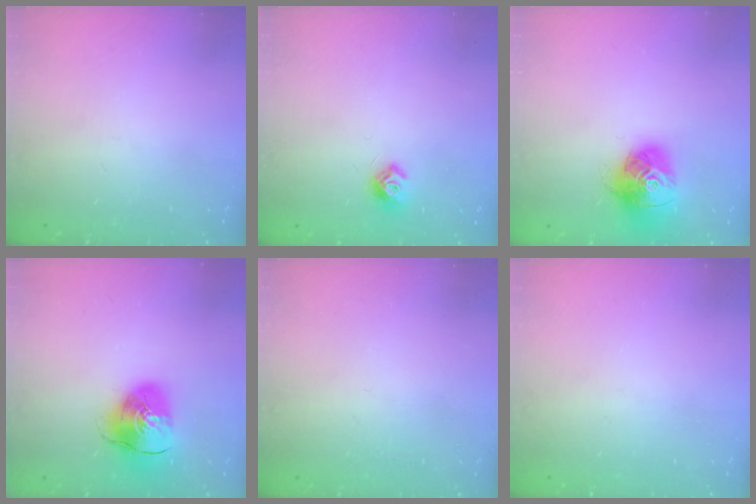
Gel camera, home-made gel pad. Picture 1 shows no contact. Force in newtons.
{"total": 7.3, "press": 7.2, "slide": 0.3}
{"total": 15.3, "press": 15.2, "slide": 1.8}
{"total": 10.6, "press": 10.5, "slide": 1.5}
{"total": 0.9, "press": 0.9, "slide": 0.1}
{"total": 0.0}